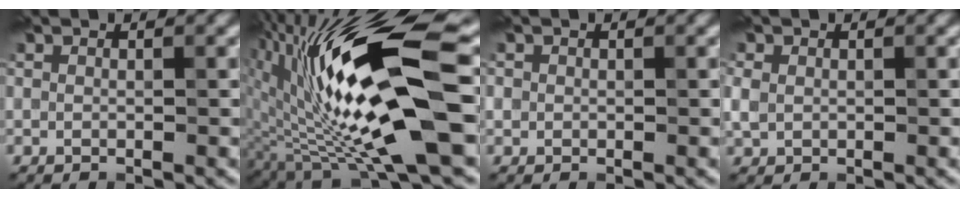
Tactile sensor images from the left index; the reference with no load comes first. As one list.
[{"total": 15.1, "force": [0.3, 4.6, 14.4], "torque": [-0.250, -0.003, 0.003]}, {"total": 0.7, "force": [0.0, 0.7, 0.1], "torque": [0.004, -0.001, -0.003]}, {"total": 1.5, "force": [0.1, 1.3, 0.8], "torque": [-0.018, 0.000, 0.003]}]